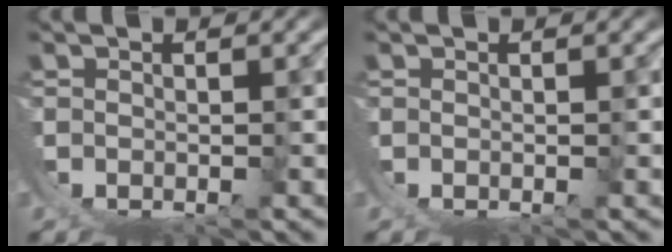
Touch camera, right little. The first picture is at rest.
{"total": 0.0}